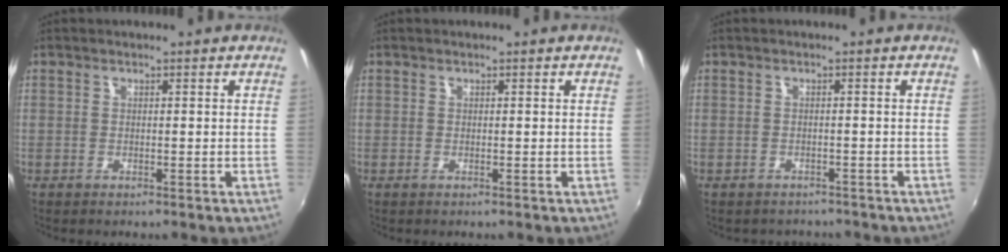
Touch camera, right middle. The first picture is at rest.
{"total": 0.0}
{"total": 3.3, "force": [-2.9, 1.6, 0.4], "torque": [-0.016, -0.013, -0.038]}